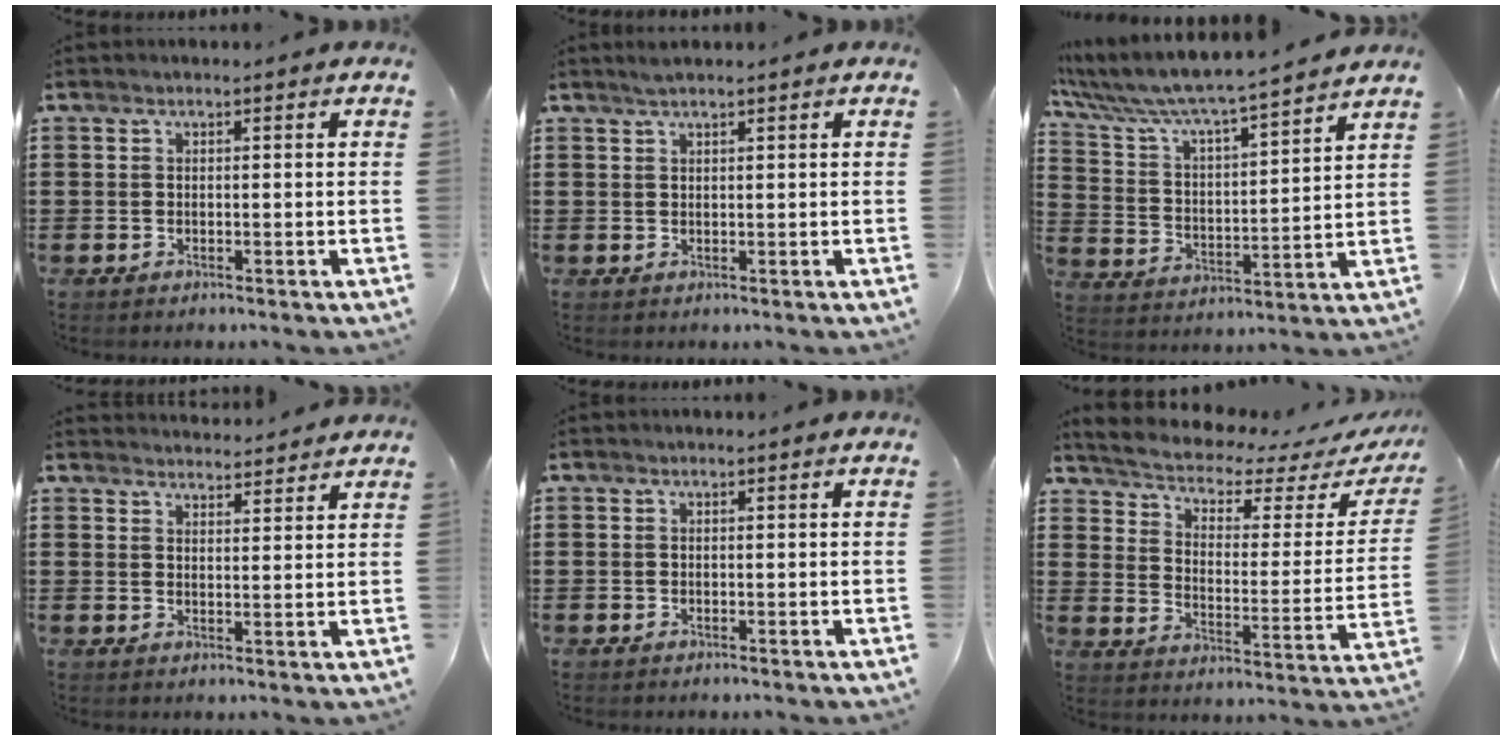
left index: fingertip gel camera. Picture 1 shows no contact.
{"total": 1.4, "force": [1.1, 0.0, 0.8], "torque": [-0.018, 0.000, 0.020]}
{"total": 6.4, "force": [6.0, 0.1, 2.5], "torque": [-0.078, -0.047, 0.094]}
{"total": 3.1, "force": [3.1, -0.1, -0.1], "torque": [-0.006, -0.015, 0.058]}
{"total": 0.0}
{"total": 3.5, "force": [3.0, 0.9, 1.5], "torque": [-0.052, -0.030, 0.042]}